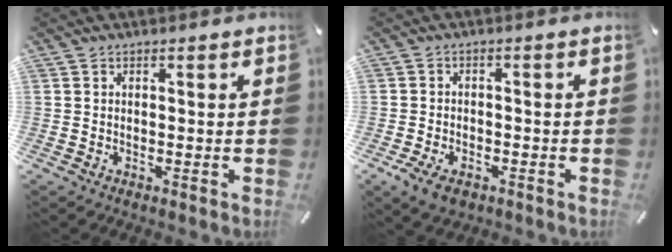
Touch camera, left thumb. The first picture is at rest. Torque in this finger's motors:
{"motor_torque": [0.71, 0.72, 0.36, 0.23, 0.04]}